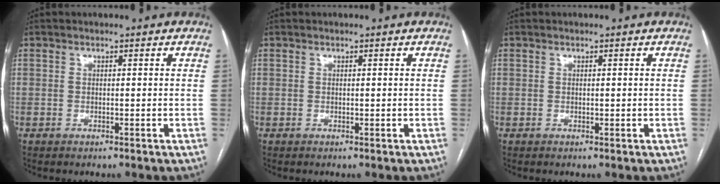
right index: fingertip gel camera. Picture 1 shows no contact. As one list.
[{"total": 0.0}, {"total": 0.0}]